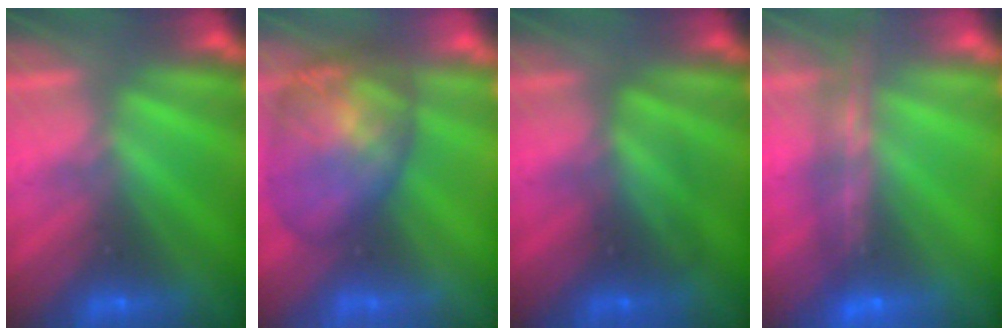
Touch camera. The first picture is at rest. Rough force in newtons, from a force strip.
{"total": 7.6}
{"total": 2.4}
{"total": 7.4}